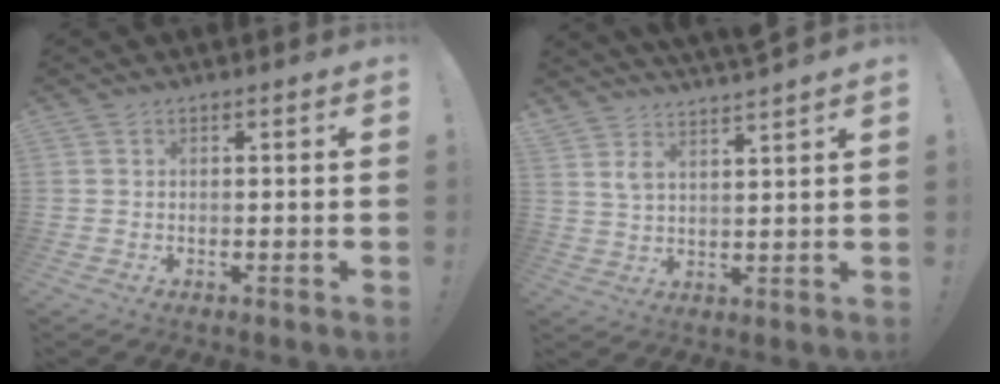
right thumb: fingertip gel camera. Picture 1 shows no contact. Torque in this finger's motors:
{"motor_torque": [-0.28, 0.29, 0.06, 0.04, 0.09]}